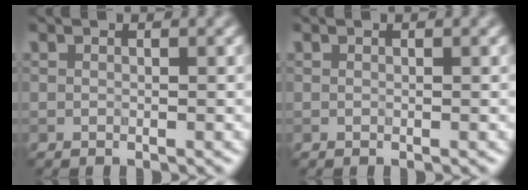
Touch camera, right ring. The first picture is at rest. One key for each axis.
{"total": 0.0}